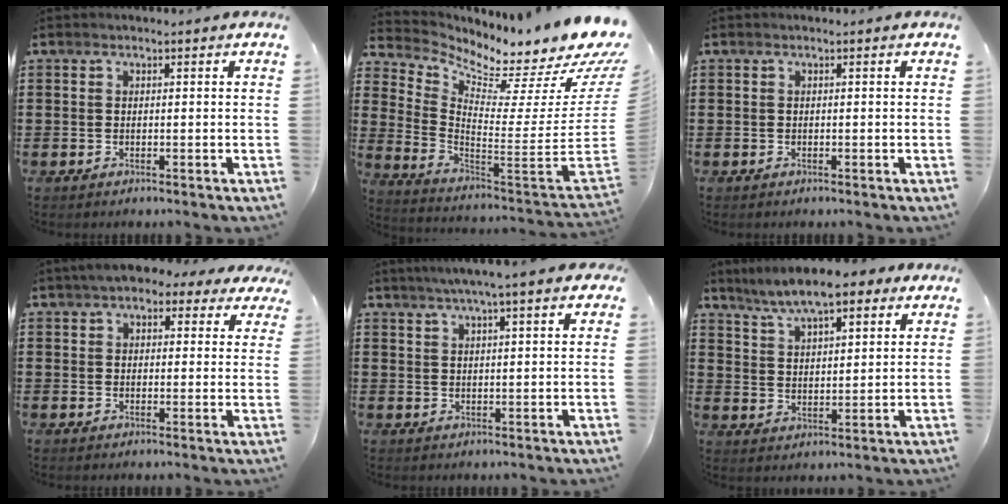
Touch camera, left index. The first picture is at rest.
{"total": 5.1, "force": [4.8, 0.3, 1.7], "torque": [-0.053, -0.078, 0.074]}
{"total": 0.0}
{"total": 4.7, "force": [3.8, 1.7, 2.1], "torque": [-0.048, 0.001, 0.068]}
{"total": 4.5, "force": [3.4, 0.4, 2.8], "torque": [-0.063, 0.002, 0.061]}
{"total": 8.5, "force": [7.2, 1.8, 4.0], "torque": [-0.099, -0.008, 0.133]}